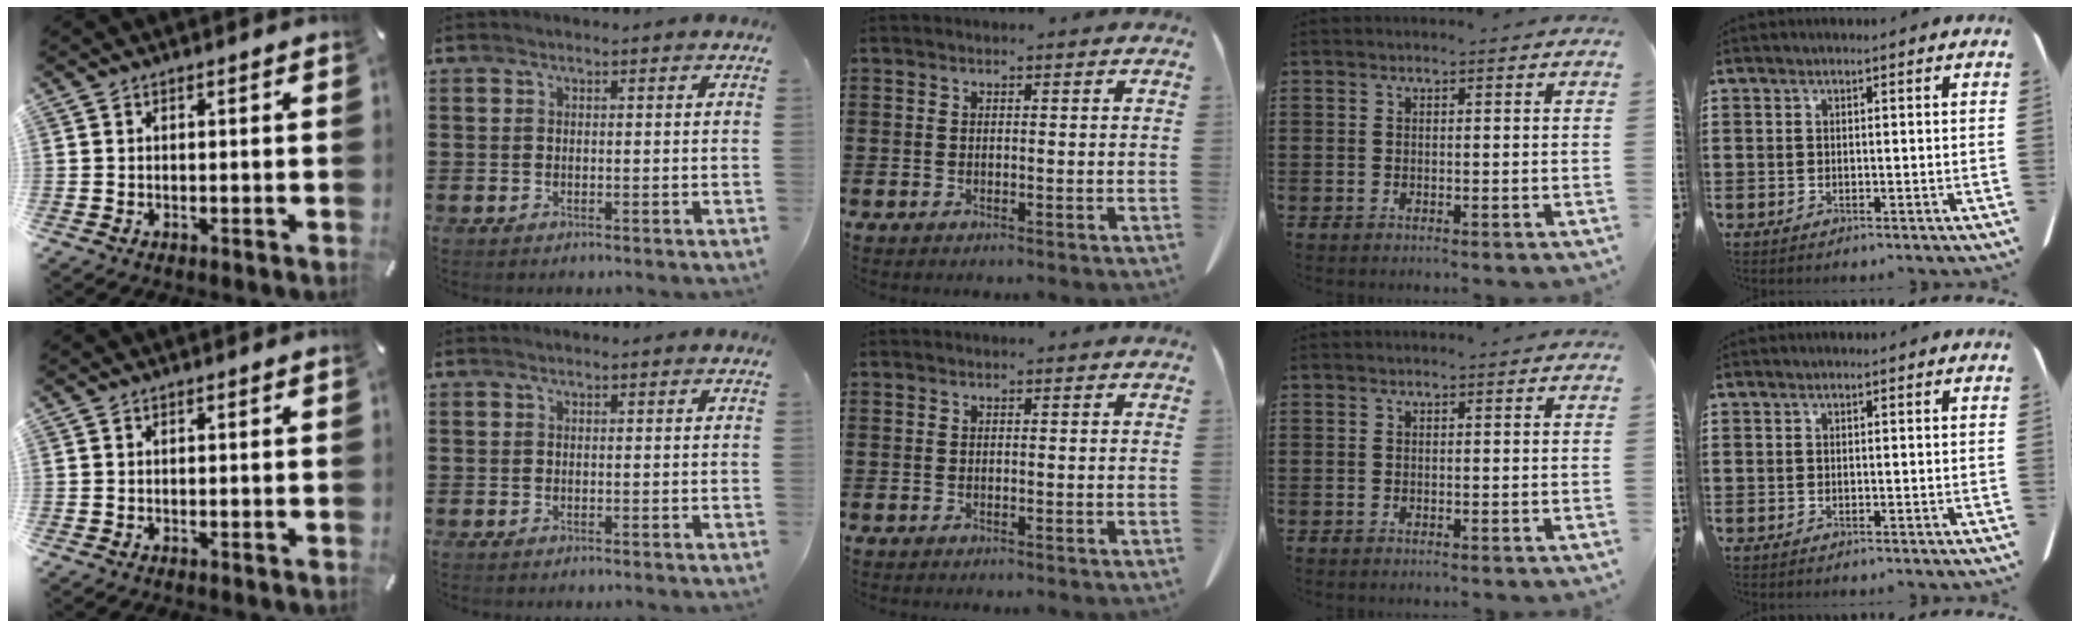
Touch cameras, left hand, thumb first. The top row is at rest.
{}